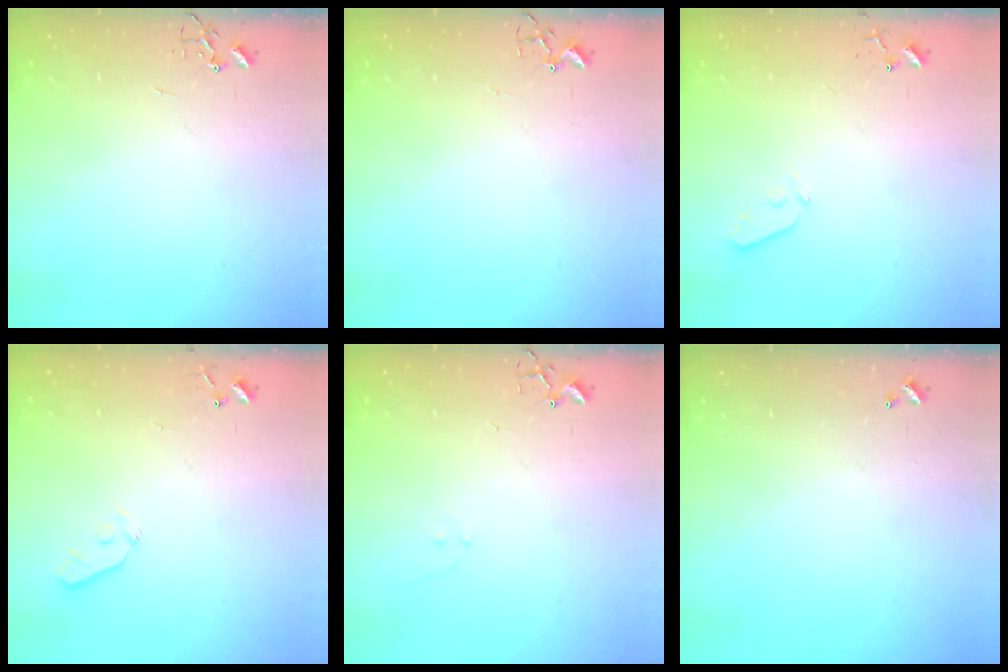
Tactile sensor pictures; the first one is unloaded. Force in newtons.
{"total": 1.9, "press": 1.9, "slide": 0.2}
{"total": 3.6, "press": 3.5, "slide": 0.7}
{"total": 4.1, "press": 4.0, "slide": 0.6}
{"total": 6.1, "press": 6.1, "slide": 0.5}
{"total": 0.0}